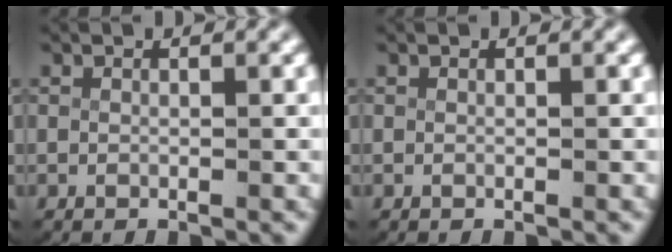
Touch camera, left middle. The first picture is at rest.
{"total": 0.0}